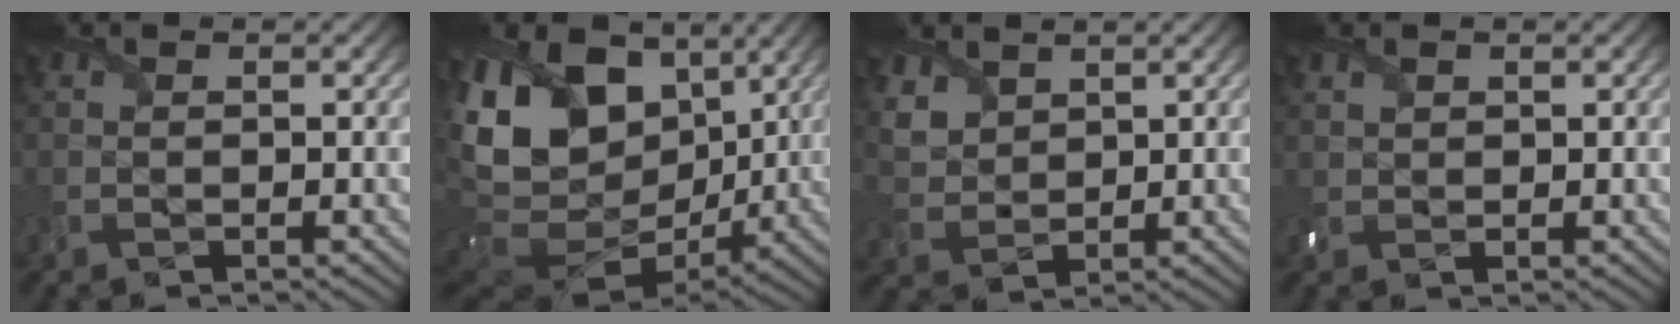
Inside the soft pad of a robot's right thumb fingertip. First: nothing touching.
{"total": 20.1, "force": [4.4, 13.9, 13.8], "torque": [-0.298, 0.001, 0.101]}
{"total": 4.5, "force": [3.1, 2.8, 1.7], "torque": [-0.063, -0.008, 0.073]}
{"total": 1.4, "force": [0.9, 1.0, 0.6], "torque": [-0.019, 0.001, 0.020]}